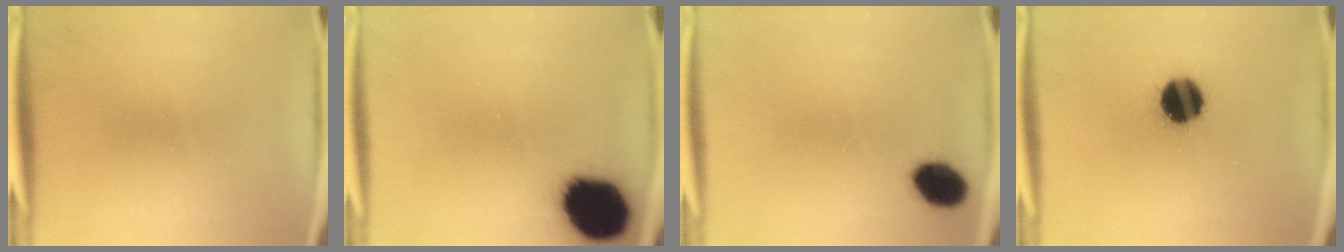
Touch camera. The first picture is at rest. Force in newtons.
{"total": 18.7}
{"total": 7.1}
{"total": 11.5}